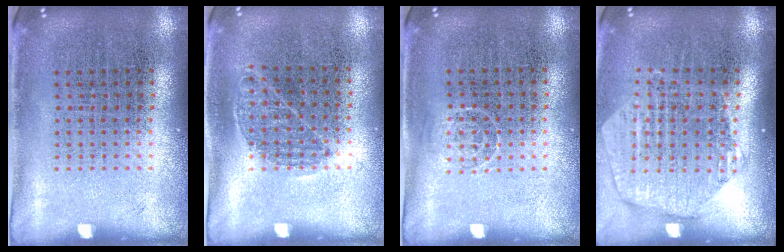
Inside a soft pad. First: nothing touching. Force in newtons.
{"total": 0.9, "press": 0.7, "slide": 0.6}
{"total": 0.7, "press": 0.5, "slide": 0.5}
{"total": 1.9, "press": 1.7, "slide": 0.9}